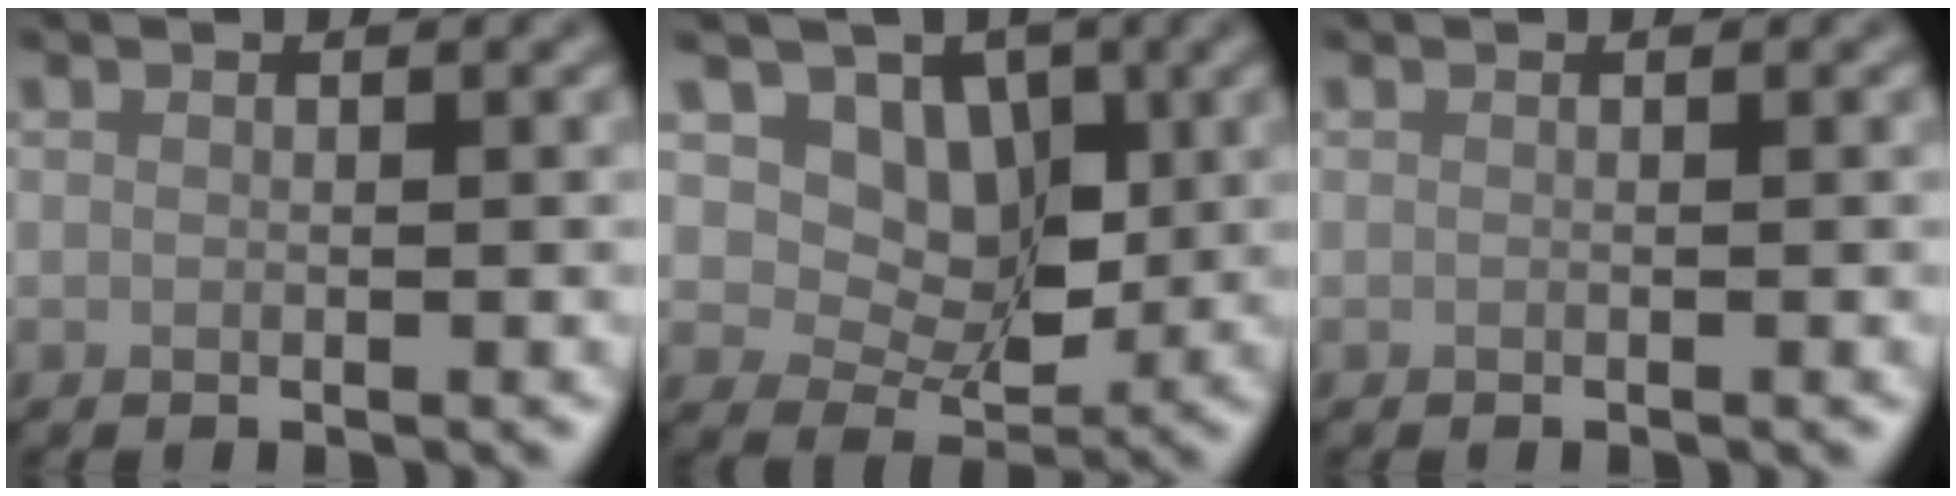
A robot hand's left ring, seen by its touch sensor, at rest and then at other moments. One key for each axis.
{"total": 6.8, "fx": 2.1, "fy": 5.3, "fz": 3.7, "tx": -0.061, "ty": -0.013, "tz": 0.038}
{"total": 0.0}